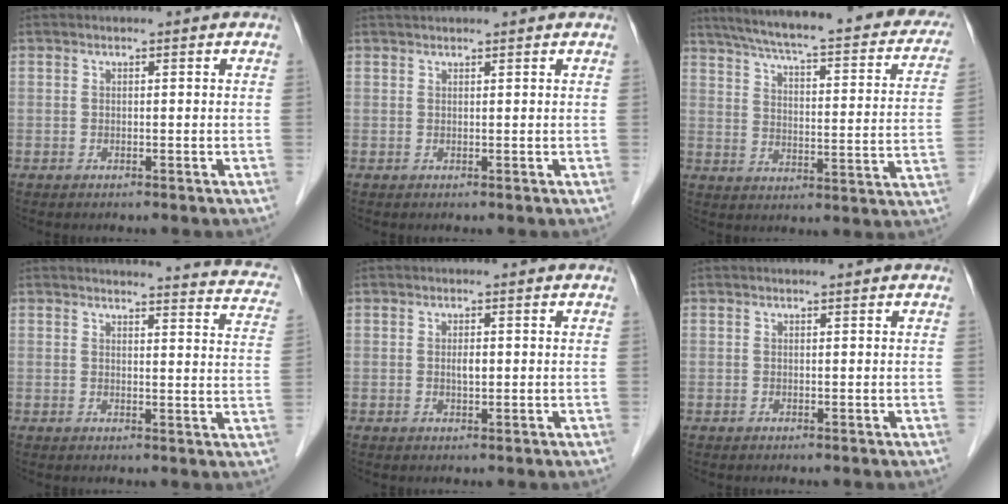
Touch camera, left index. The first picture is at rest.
{"total": 2.8, "force": [2.6, 0.0, 0.9], "torque": [-0.010, 0.029, 0.041]}
{"total": 28.6, "force": [23.0, 5.1, 16.2], "torque": [-0.239, -0.011, 0.280]}
{"total": 12.2, "force": [11.8, 1.5, 2.8], "torque": [-0.007, -0.056, 0.096]}
{"total": 1.4, "force": [0.1, 0.5, 1.3], "torque": [-0.023, -0.001, 0.002]}
{"total": 0.5, "force": [0.5, 0.0, 0.2], "torque": [-0.004, 0.003, 0.007]}